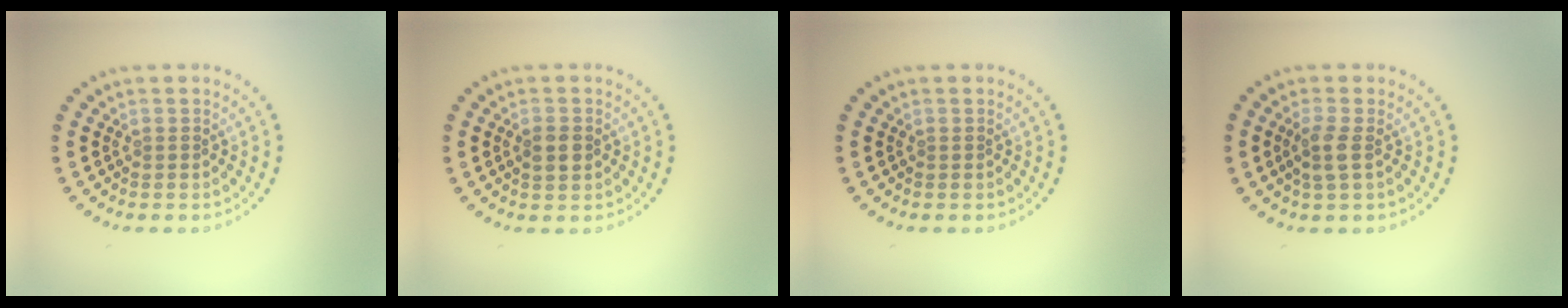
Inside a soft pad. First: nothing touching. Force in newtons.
{"total": 1.8, "press": 1.8, "slide": 0.2}
{"total": 0.0}
{"total": 1.9, "press": 1.8, "slide": 0.7}